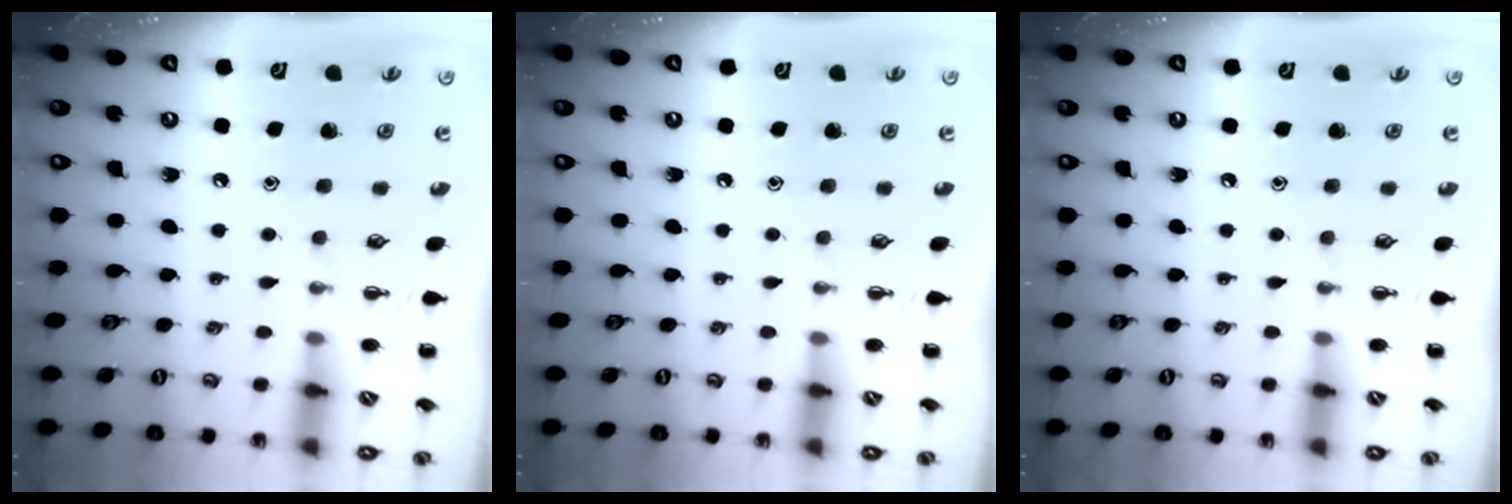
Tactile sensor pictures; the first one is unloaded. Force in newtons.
{"total": 0.0}
{"total": 0.0}